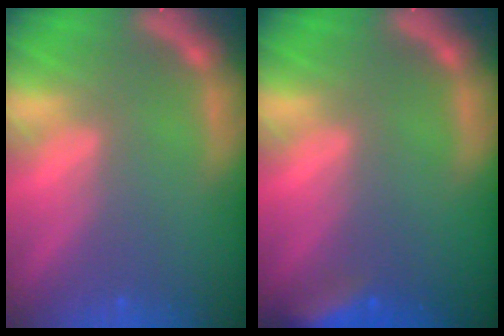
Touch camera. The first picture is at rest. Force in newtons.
{"total": 4.0}